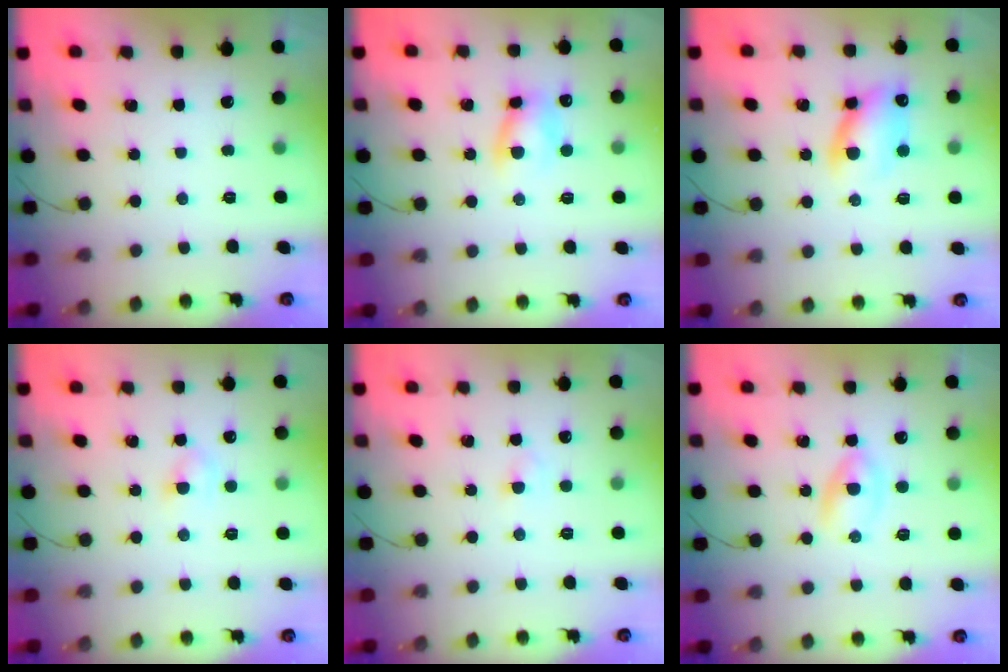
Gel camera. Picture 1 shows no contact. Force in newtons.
{"total": 7.4, "press": 7.3, "slide": 1.2}
{"total": 11.7, "press": 11.6, "slide": 1.8}
{"total": 3.3, "press": 3.0, "slide": 1.3}
{"total": 2.6, "press": 2.4, "slide": 1.0}
{"total": 2.9, "press": 2.6, "slide": 1.3}